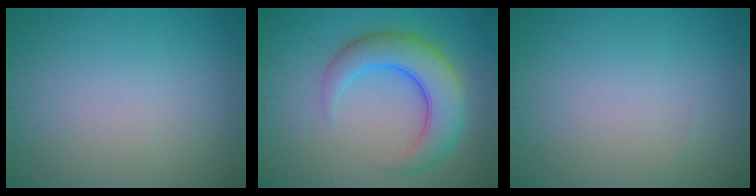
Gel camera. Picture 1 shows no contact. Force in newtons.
{"total": 6.7, "press": 6.7, "slide": 0.0}
{"total": 0.0}